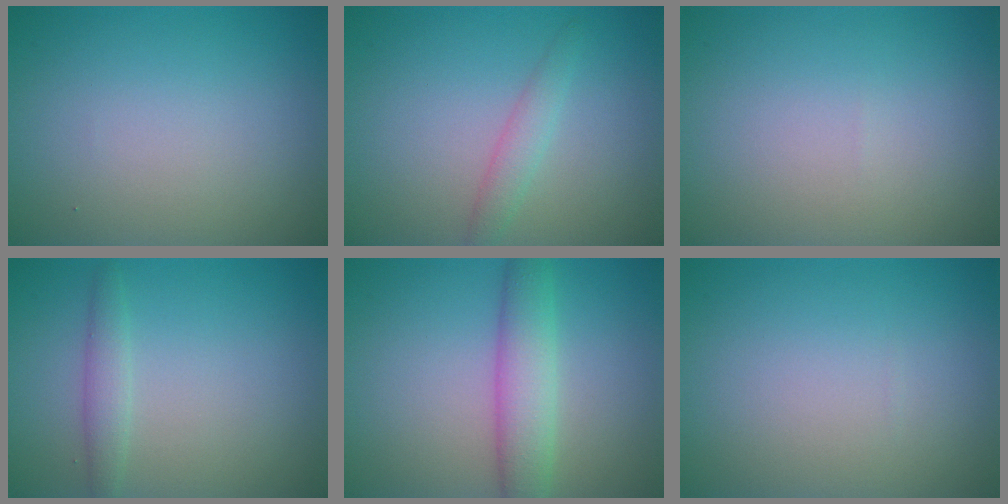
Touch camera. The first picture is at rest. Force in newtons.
{"total": 1.7, "press": 1.7, "slide": 0.1}
{"total": 0.0}
{"total": 1.7, "press": 1.7, "slide": 0.1}
{"total": 4.0, "press": 4.0, "slide": 0.0}
{"total": 0.0}